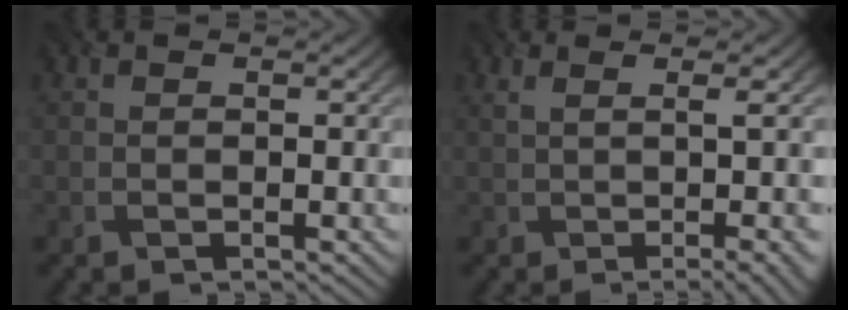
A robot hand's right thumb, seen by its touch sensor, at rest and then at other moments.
{"total": 6.9, "force": [0.1, 1.8, 6.7], "torque": [-0.074, 0.011, 0.006]}